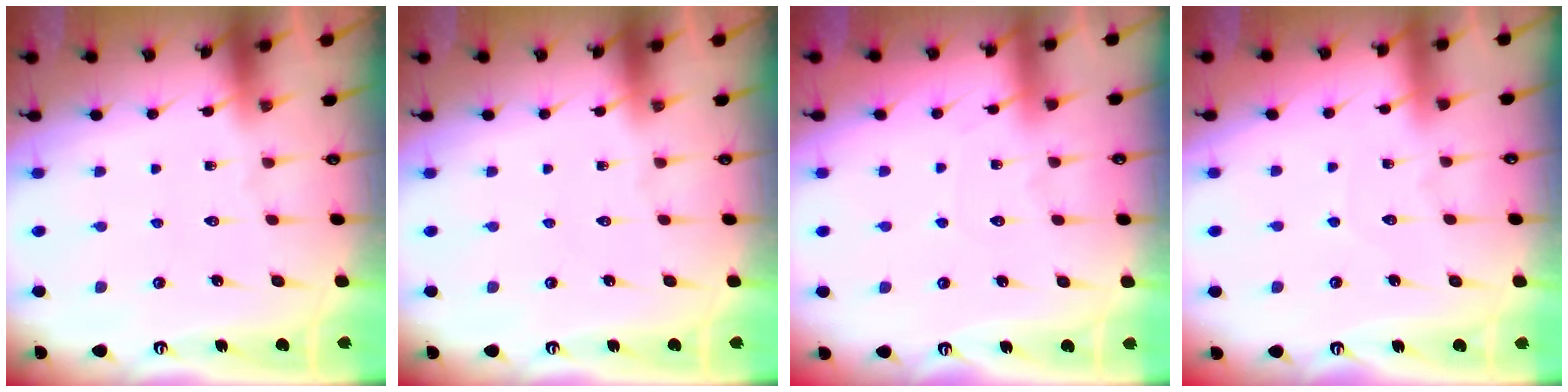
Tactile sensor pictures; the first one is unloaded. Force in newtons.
{"total": 0.0}
{"total": 2.9, "press": 2.8, "slide": 0.4}
{"total": 2.5, "press": 2.5, "slide": 0.3}